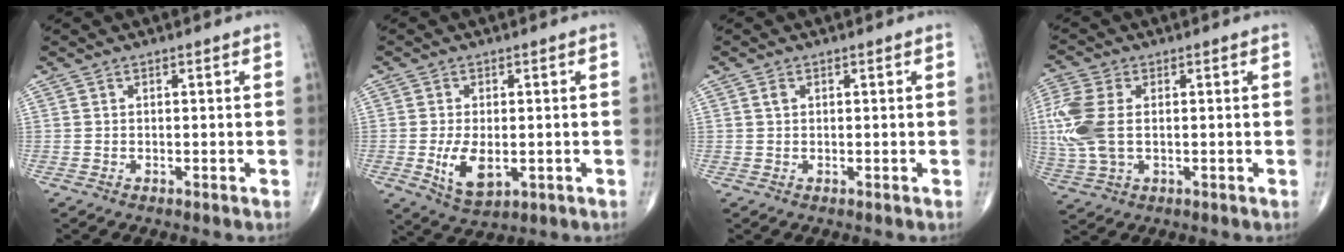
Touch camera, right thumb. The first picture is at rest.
{"total": 7.1, "force": [-1.3, 3.8, 5.8], "torque": [-0.101, -0.014, -0.014]}
{"total": 1.0, "force": [0.3, 0.7, 0.6], "torque": [-0.010, 0.001, 0.006]}
{"total": 10.9, "force": [0.6, 6.5, 8.7], "torque": [-0.232, 0.007, 0.015]}